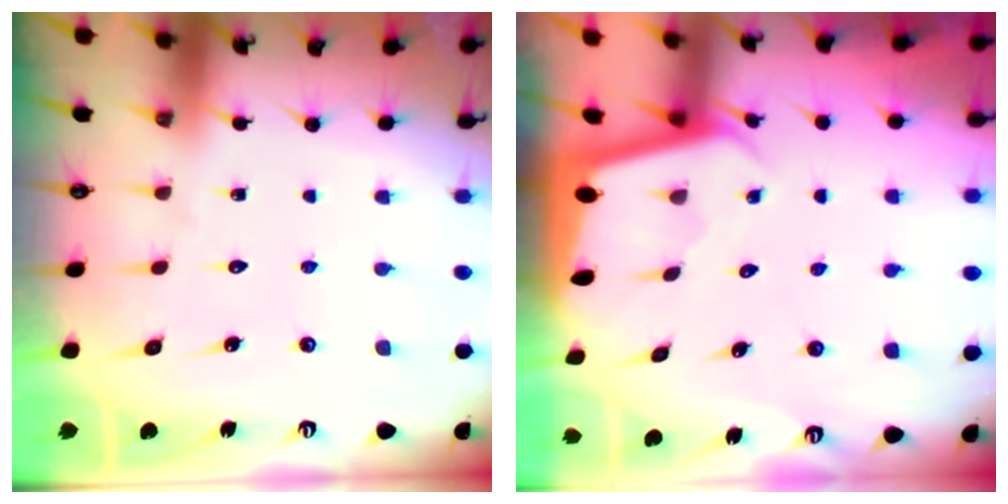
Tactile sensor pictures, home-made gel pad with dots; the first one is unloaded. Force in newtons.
{"total": 2.0, "press": 2.0, "slide": 0.0}